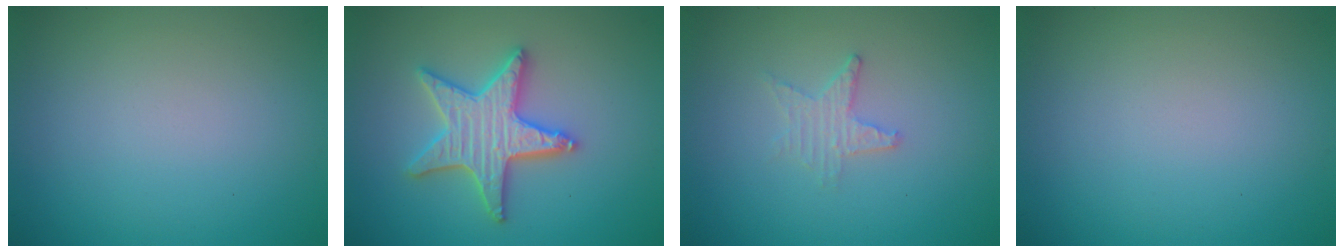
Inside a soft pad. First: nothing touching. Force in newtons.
{"total": 5.2, "press": 5.1, "slide": 0.8}
{"total": 1.7, "press": 1.6, "slide": 0.4}
{"total": 0.0}